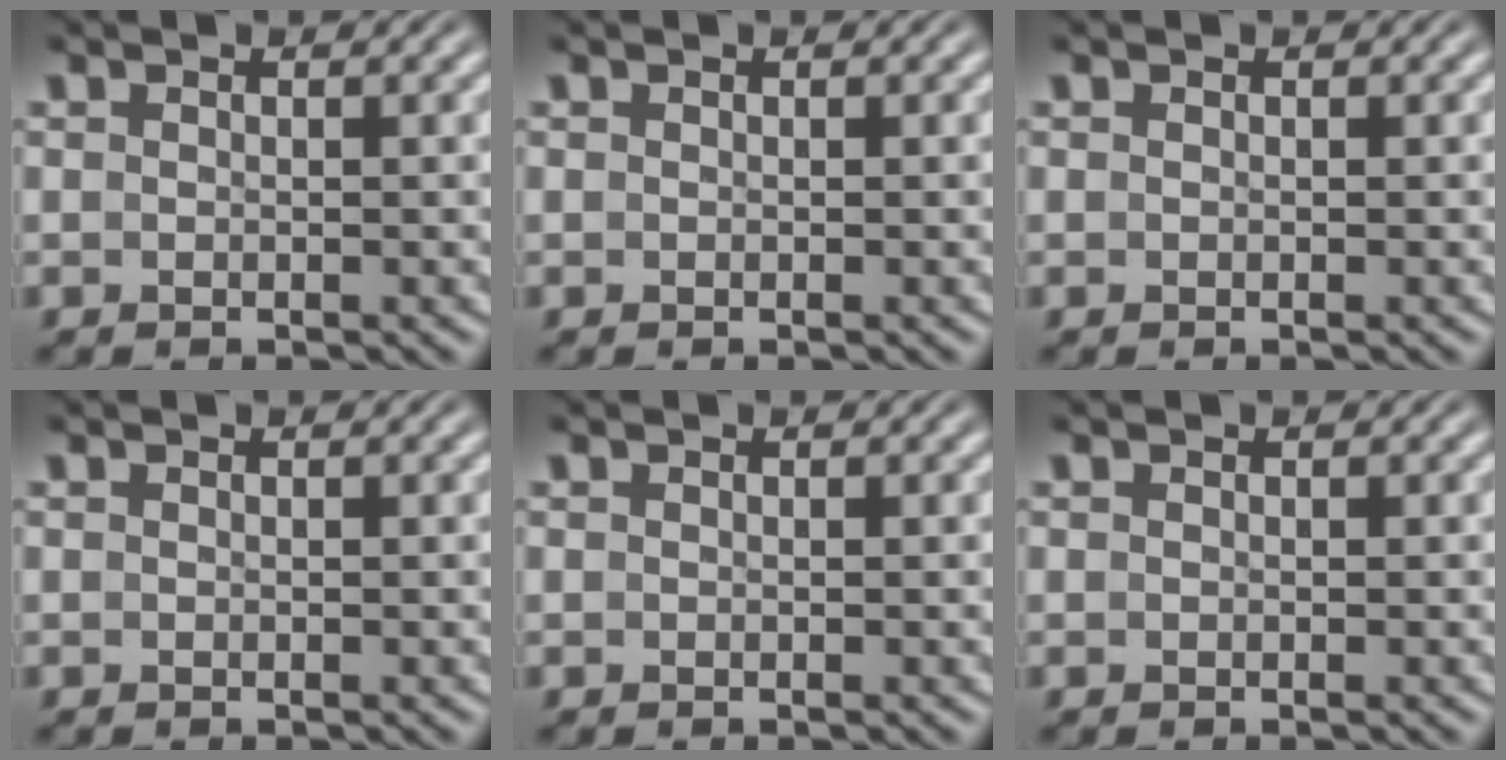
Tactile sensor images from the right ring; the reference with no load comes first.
{"total": 0.0}
{"total": 0.0}
{"total": 0.0}
{"total": 0.0}
{"total": 0.0}